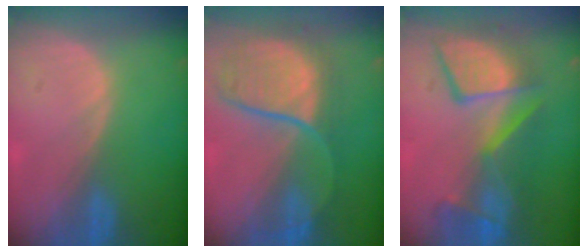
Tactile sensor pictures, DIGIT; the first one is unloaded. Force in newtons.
{"total": 9.6, "press": 9.0, "slide": 3.3}
{"total": 10.5, "press": 9.9, "slide": 3.4}